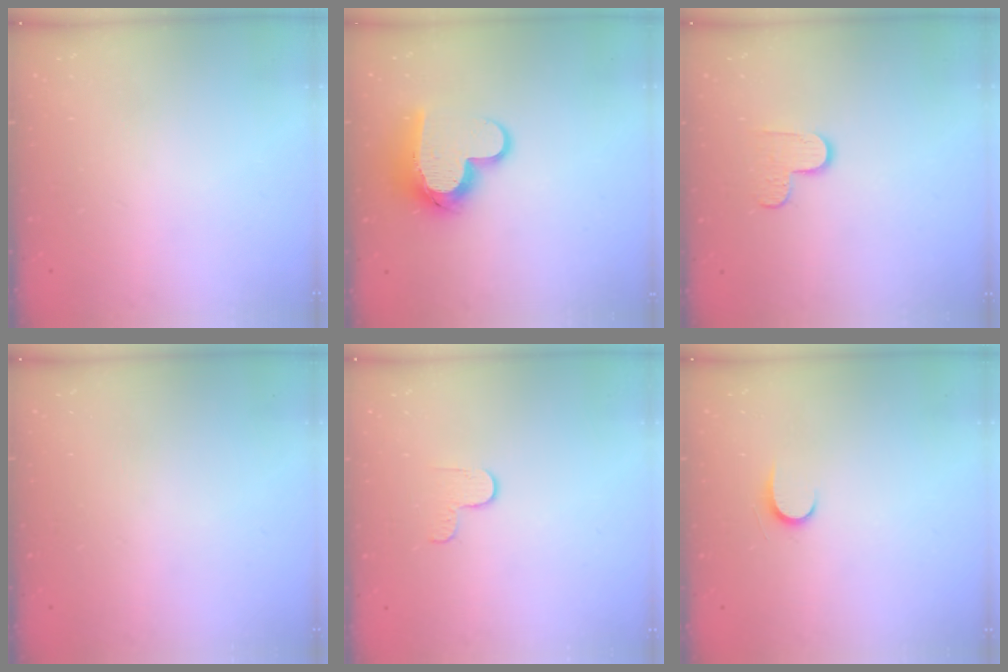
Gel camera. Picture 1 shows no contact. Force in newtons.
{"total": 13.2, "press": 13.2, "slide": 0.9}
{"total": 5.3, "press": 5.3, "slide": 0.3}
{"total": 0.8, "press": 0.8, "slide": 0.1}
{"total": 2.7, "press": 2.6, "slide": 0.4}
{"total": 4.9, "press": 4.8, "slide": 0.5}